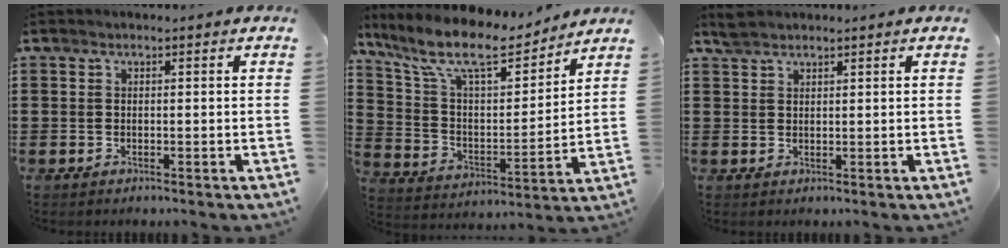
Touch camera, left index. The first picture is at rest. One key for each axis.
{"total": 11.6, "fx": 9.2, "fy": 2.9, "fz": 6.3, "tx": -0.161, "ty": -0.048, "tz": 0.161}
{"total": 2.1, "fx": 1.9, "fy": 0.5, "fz": 0.6, "tx": -0.016, "ty": 0.003, "tz": 0.037}